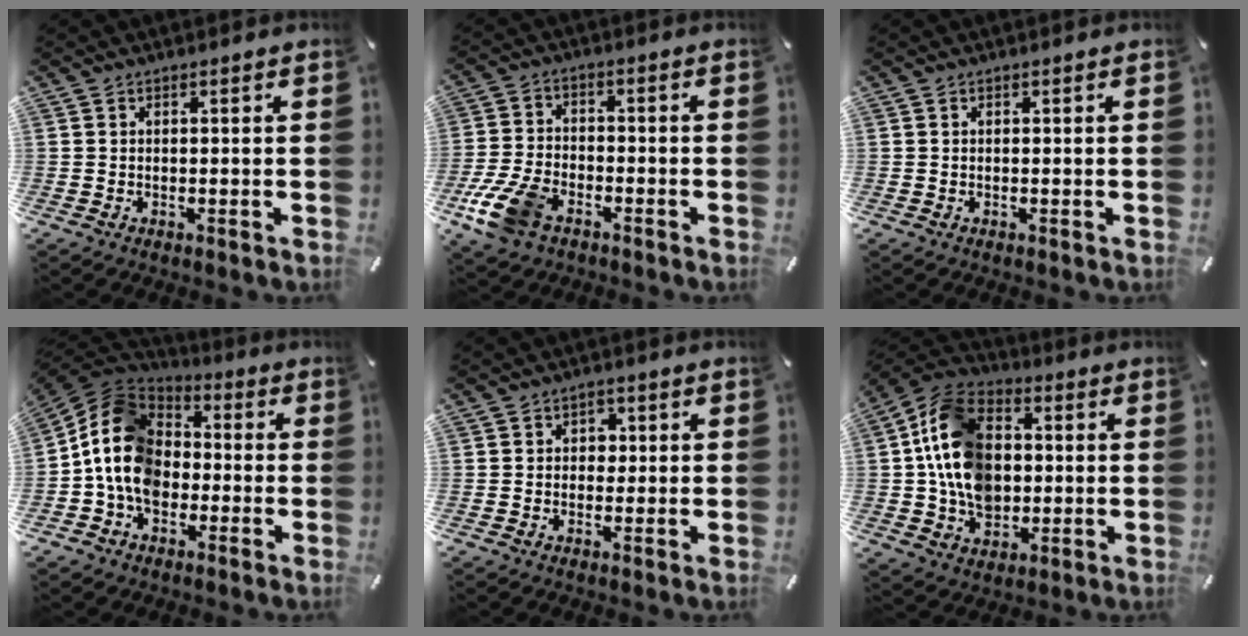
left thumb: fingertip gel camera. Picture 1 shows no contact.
{"total": 10.5, "force": [-5.7, 6.2, 6.3], "torque": [-0.139, 0.019, -0.106]}
{"total": 0.0}
{"total": 14.4, "force": [-2.7, 11.7, 8.0], "torque": [-0.185, 0.026, -0.053]}
{"total": 2.8, "force": [-0.1, 2.5, 1.4], "torque": [-0.006, -0.001, -0.012]}
{"total": 15.8, "force": [-0.2, 12.7, 9.5], "torque": [-0.212, 0.015, -0.004]}